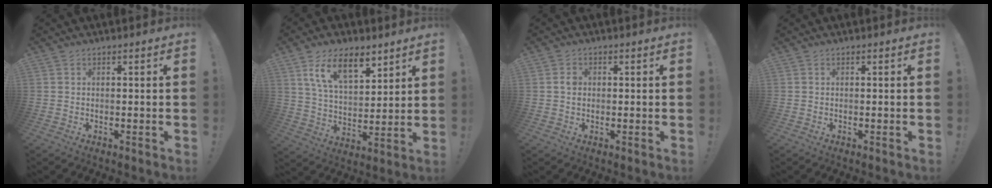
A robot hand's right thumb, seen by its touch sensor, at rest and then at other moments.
{"total": 14.0, "force": [8.5, 6.7, 8.9], "torque": [-0.149, -0.036, 0.155]}
{"total": 2.0, "force": [0.0, 1.6, 1.2], "torque": [-0.017, 0.004, -0.001]}
{"total": 0.0}